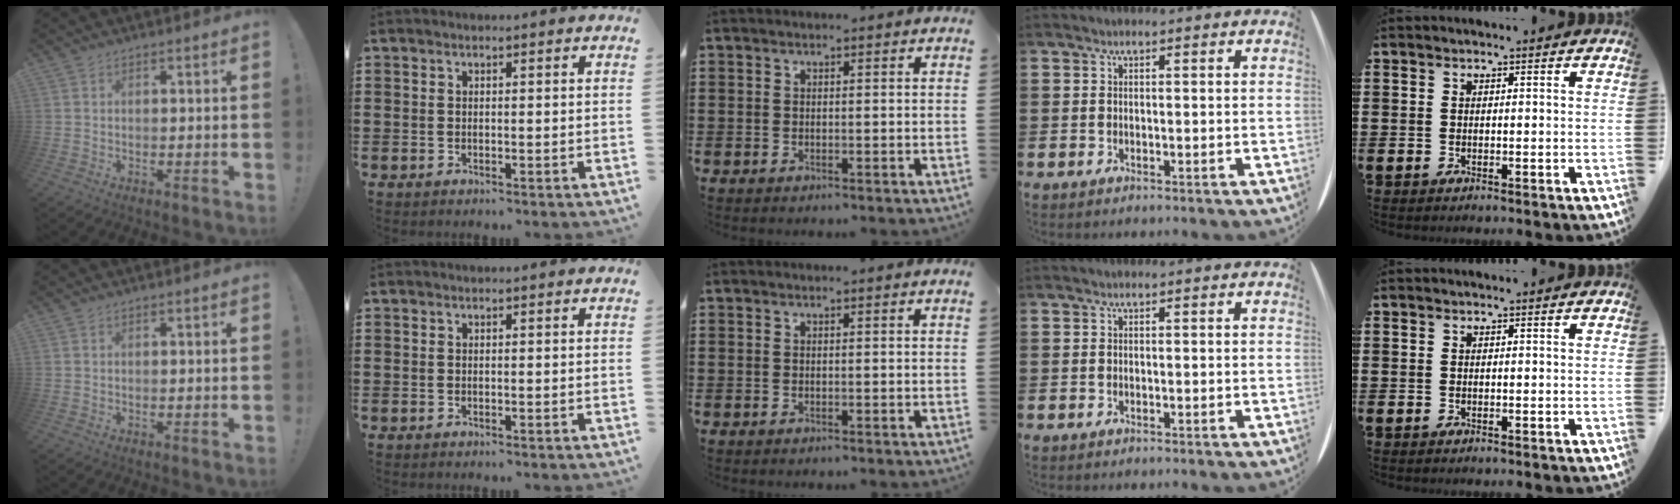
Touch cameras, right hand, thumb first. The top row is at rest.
{}